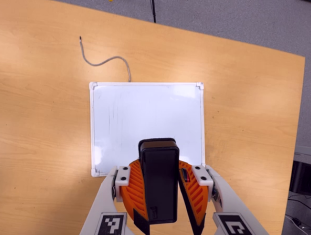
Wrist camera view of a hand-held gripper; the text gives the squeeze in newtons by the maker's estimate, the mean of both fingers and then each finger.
{"total": 9.2, "left": 9.6, "right": 8.8}